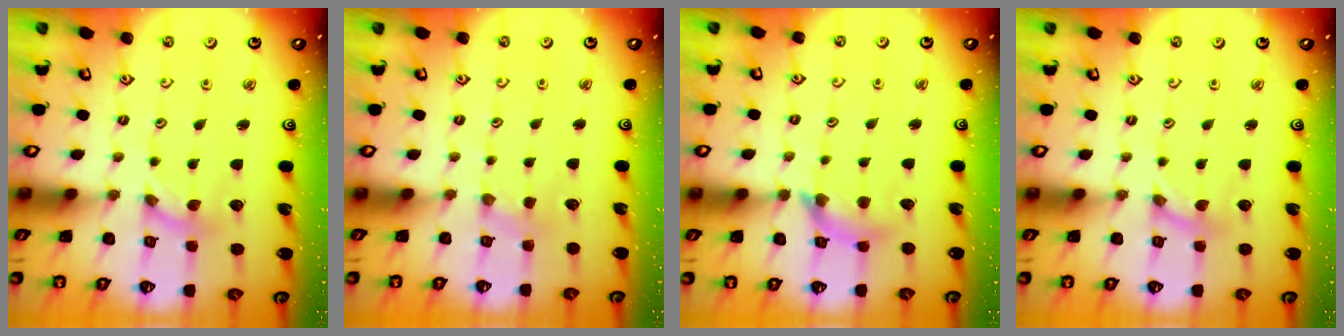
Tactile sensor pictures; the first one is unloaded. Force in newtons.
{"total": 2.1, "press": 2.1, "slide": 0.3}
{"total": 9.9, "press": 9.8, "slide": 1.1}
{"total": 0.0}